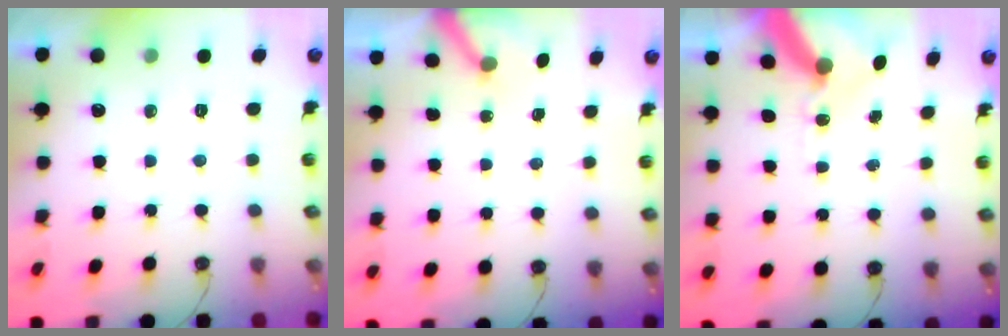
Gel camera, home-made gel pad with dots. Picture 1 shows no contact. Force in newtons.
{"total": 2.9, "press": 2.9, "slide": 0.3}
{"total": 10.2, "press": 10.1, "slide": 1.4}